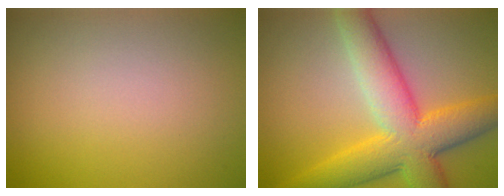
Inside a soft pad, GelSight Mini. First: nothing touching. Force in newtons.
{"total": 9.5, "press": 9.5, "slide": 0.2}